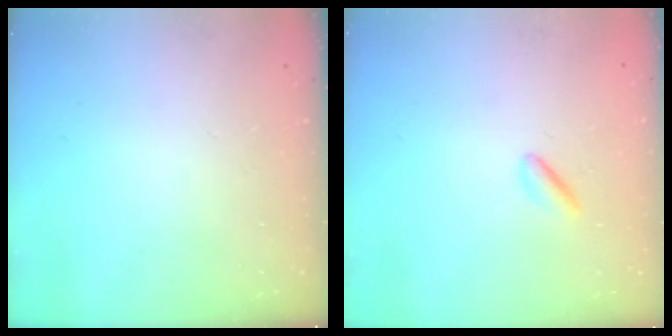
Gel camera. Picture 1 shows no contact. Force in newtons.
{"total": 1.8, "press": 1.7, "slide": 0.8}